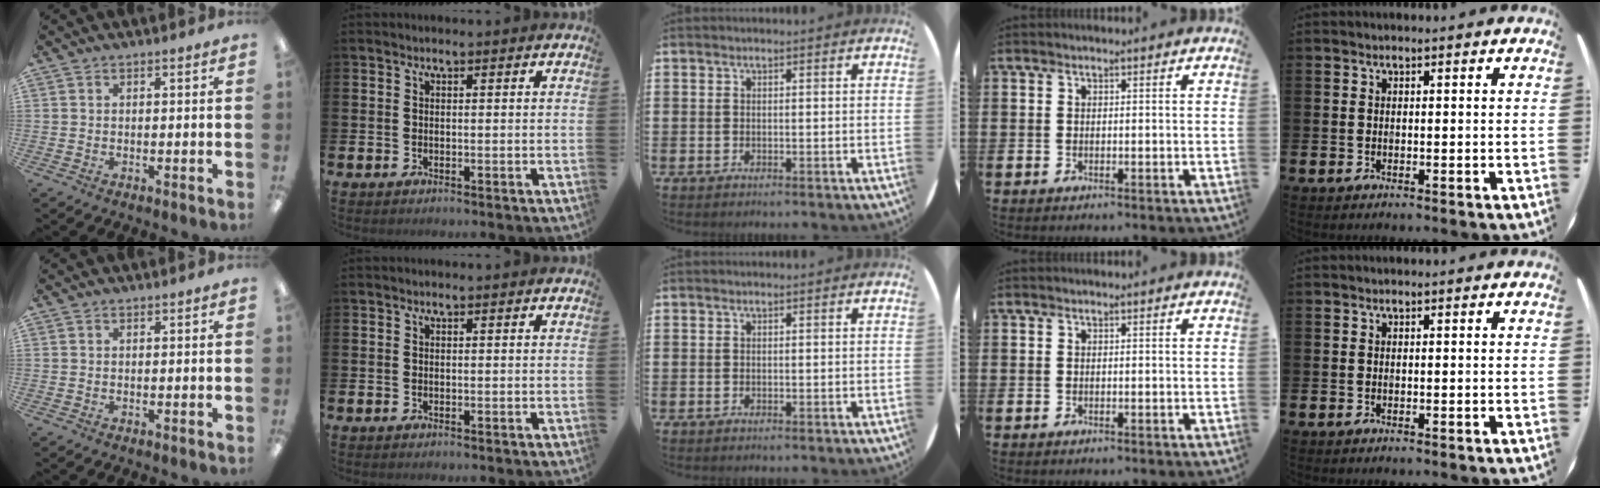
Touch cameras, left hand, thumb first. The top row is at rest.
{}